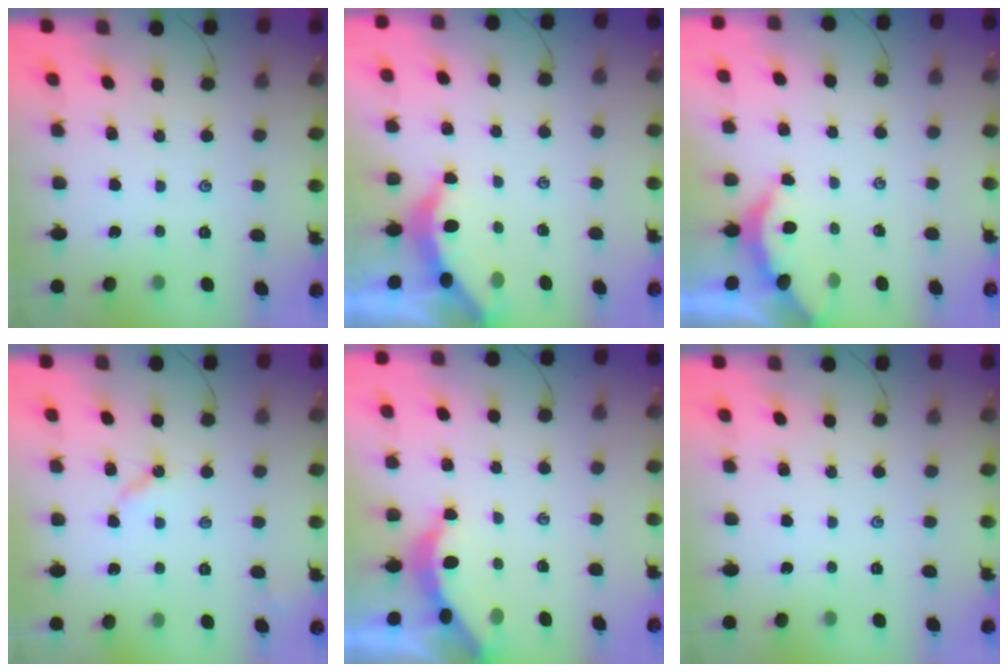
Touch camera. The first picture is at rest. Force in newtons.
{"total": 3.9, "press": 3.8, "slide": 0.5}
{"total": 2.2, "press": 2.2, "slide": 0.4}
{"total": 3.7, "press": 3.7, "slide": 0.4}
{"total": 3.9, "press": 3.9, "slide": 0.5}
{"total": 0.0}